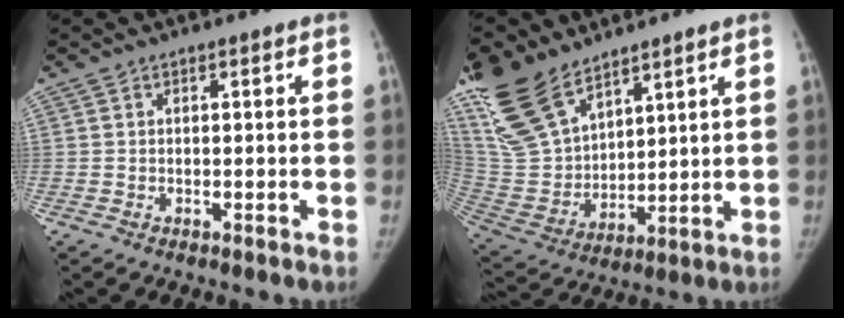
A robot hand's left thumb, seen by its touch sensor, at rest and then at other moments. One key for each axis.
{"total": 19.7, "fx": 13.4, "fy": 9.8, "fz": 10.6, "tx": -0.211, "ty": -0.042, "tz": 0.270}